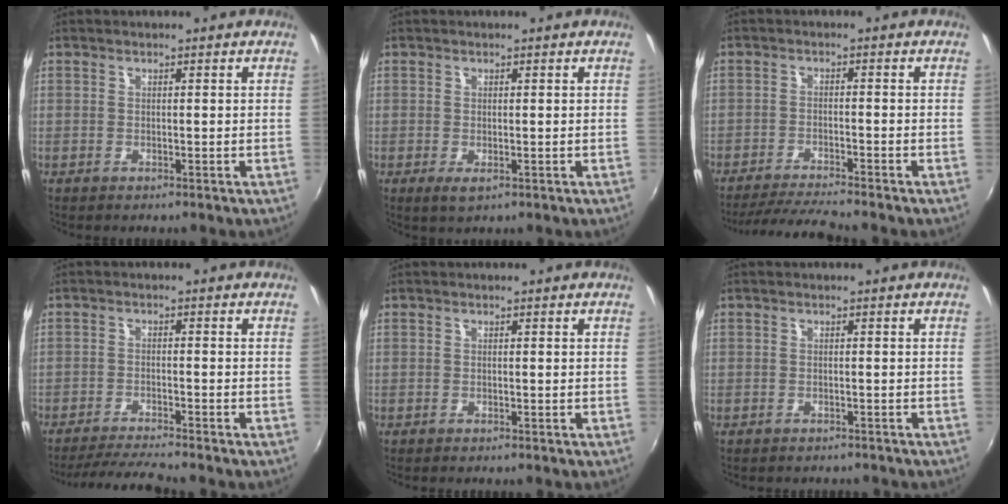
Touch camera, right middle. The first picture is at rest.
{"total": 1.2, "force": [-0.1, 0.9, 0.9], "torque": [-0.016, -0.003, 0.000]}
{"total": 7.7, "force": [-7.1, -0.4, 2.9], "torque": [-0.076, -0.009, -0.125]}
{"total": 7.0, "force": [-6.4, -0.6, 2.6], "torque": [-0.070, -0.009, -0.112]}
{"total": 0.0}
{"total": 2.3, "force": [-2.0, 1.0, 0.5], "torque": [-0.012, -0.004, -0.026]}